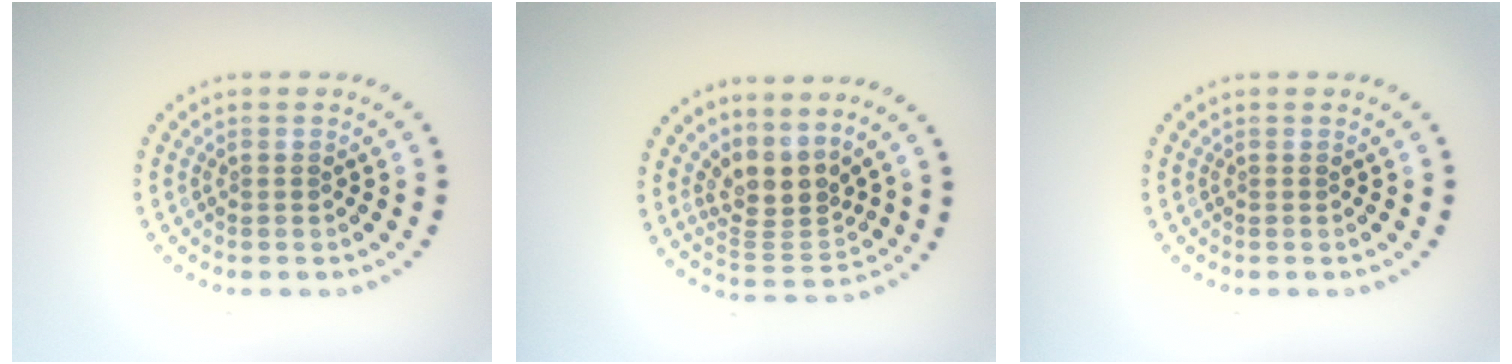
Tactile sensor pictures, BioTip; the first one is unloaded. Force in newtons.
{"total": 3.6, "press": 2.6, "slide": 2.5}
{"total": 0.0}